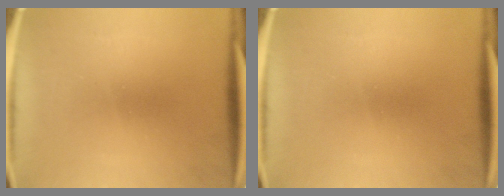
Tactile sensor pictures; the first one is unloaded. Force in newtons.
{"total": 0.0}